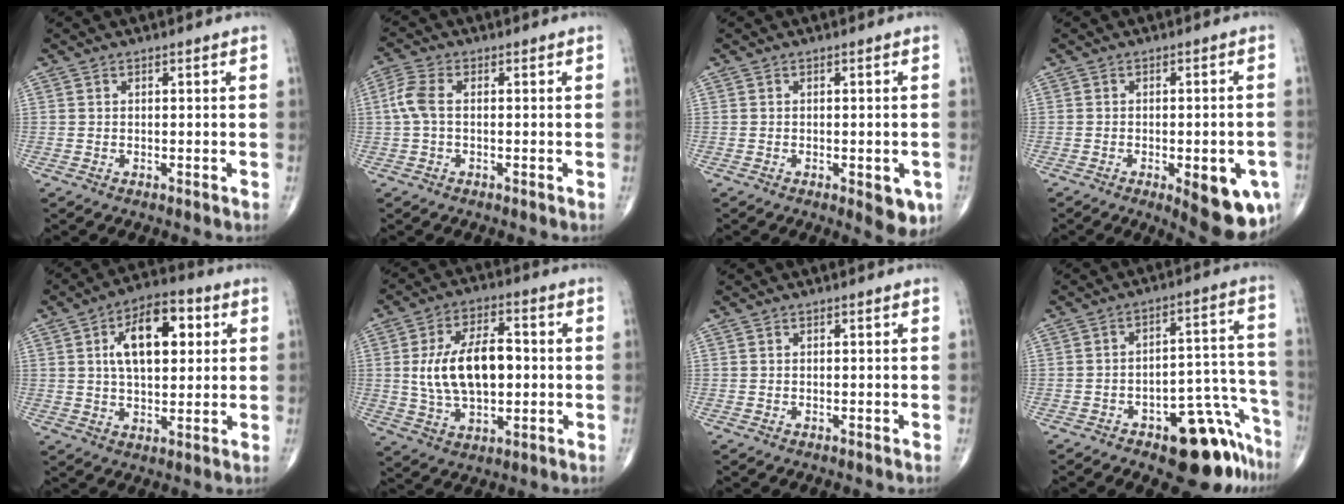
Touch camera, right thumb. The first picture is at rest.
{"total": 4.7, "force": [0.1, 2.5, 4.0], "torque": [-0.109, 0.012, -0.003]}
{"total": 5.2, "force": [-1.8, 2.1, 4.4], "torque": [-0.038, -0.006, -0.017]}
{"total": 12.2, "force": [-4.5, 4.3, 10.5], "torque": [-0.110, 0.002, -0.044]}
{"total": 14.1, "force": [3.7, 7.5, 11.4], "torque": [-0.159, 0.006, 0.057]}
{"total": 14.8, "force": [0.5, 8.1, 12.3], "torque": [-0.208, 0.014, 0.012]}
{"total": 0.0}
{"total": 14.6, "force": [-9.2, 6.4, 9.4], "torque": [-0.067, 0.097, -0.124]}